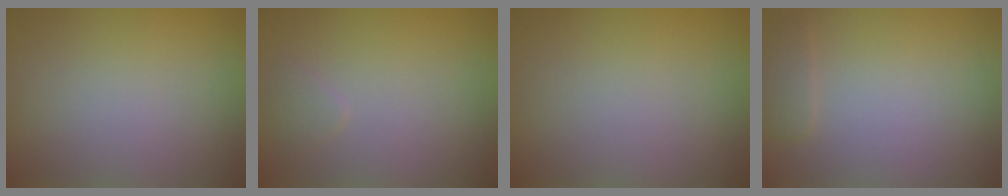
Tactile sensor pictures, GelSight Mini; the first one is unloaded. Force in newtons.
{"total": 0.8, "press": 0.8, "slide": 0.1}
{"total": 0.0}
{"total": 1.1, "press": 1.1, "slide": 0.1}